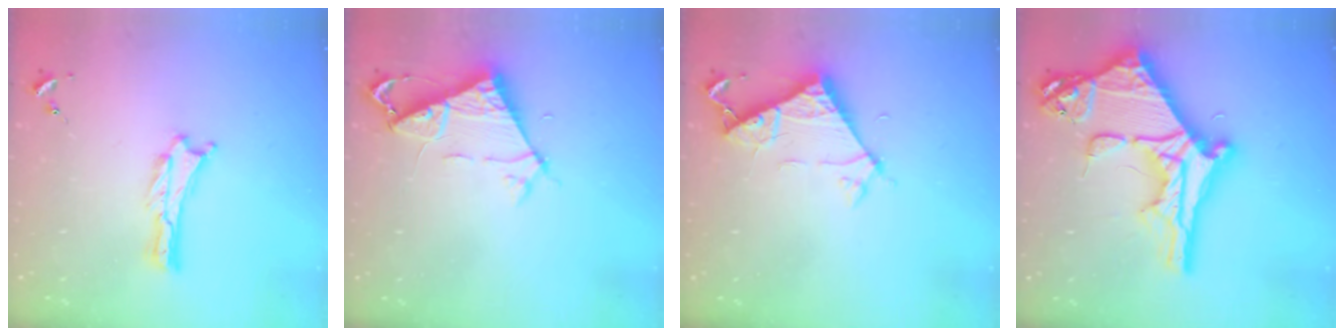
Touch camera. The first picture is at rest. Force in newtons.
{"total": 6.9, "press": 6.8, "slide": 0.7}
{"total": 6.9, "press": 6.9, "slide": 0.5}
{"total": 14.2, "press": 14.1, "slide": 1.3}